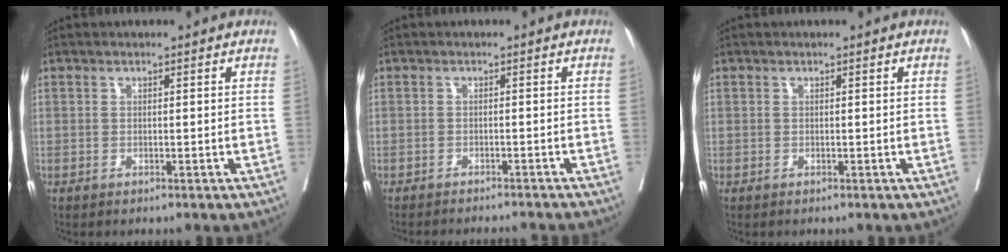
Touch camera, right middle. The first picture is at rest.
{"total": 9.0, "force": [-8.6, 0.4, 2.8], "torque": [-0.022, -0.010, -0.101]}
{"total": 0.0}